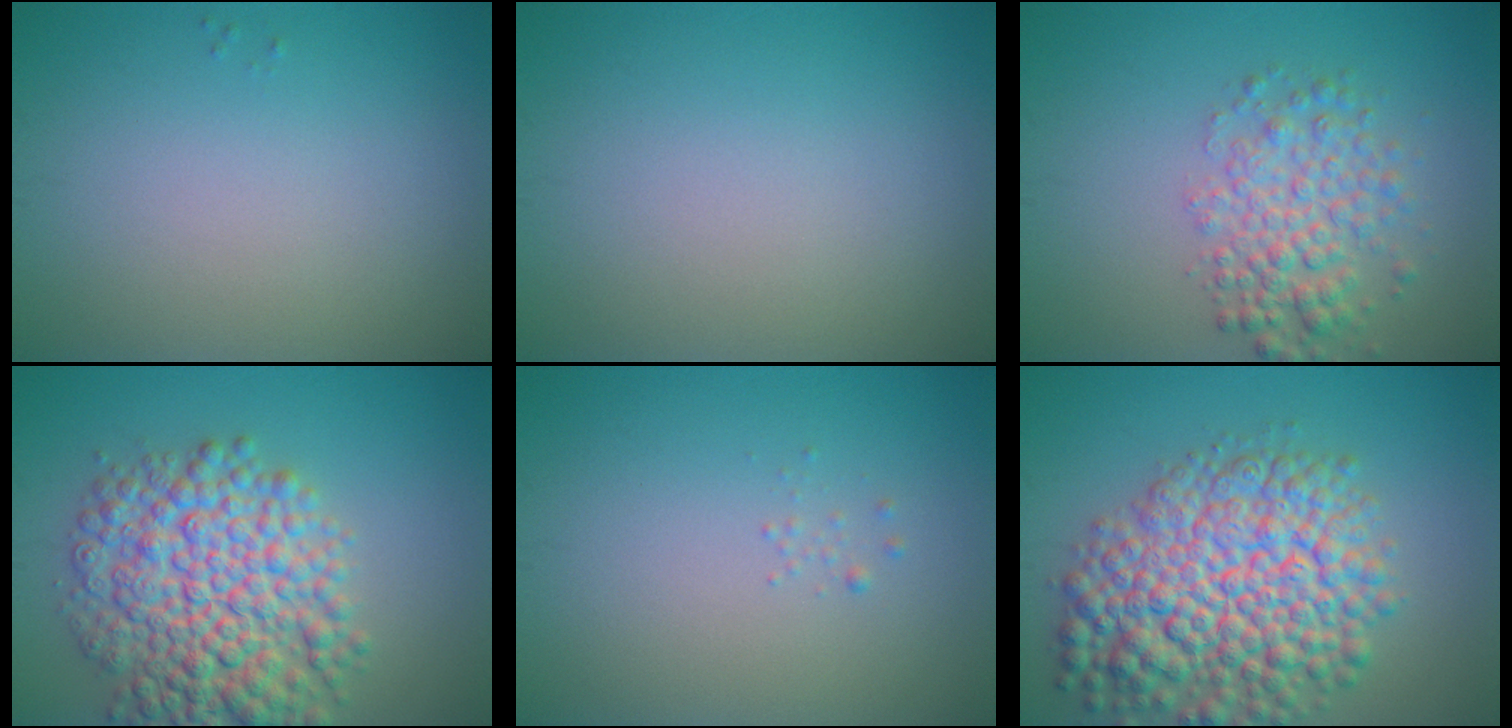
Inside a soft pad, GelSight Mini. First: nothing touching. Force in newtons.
{"total": 0.0}
{"total": 4.3, "press": 4.3, "slide": 0.1}
{"total": 9.5, "press": 9.5, "slide": 0.2}
{"total": 0.7, "press": 0.7, "slide": 0.1}
{"total": 10.4, "press": 10.4, "slide": 0.4}